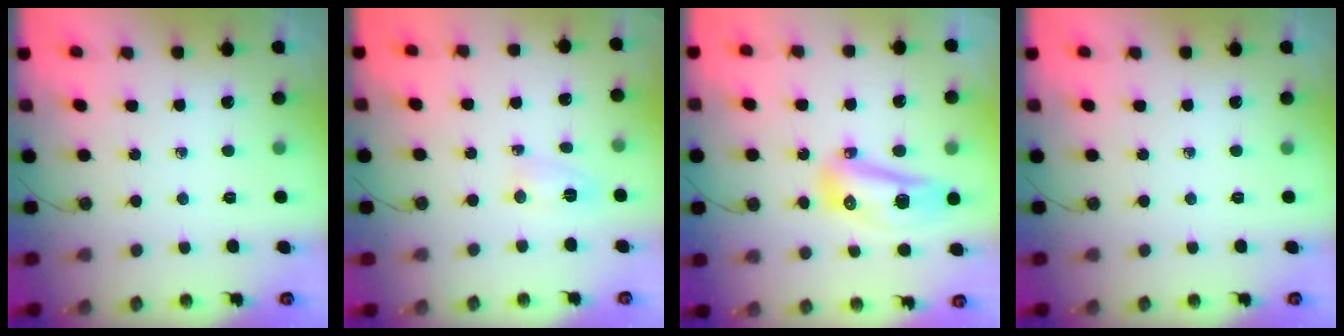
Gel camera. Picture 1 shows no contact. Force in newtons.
{"total": 9.2, "press": 3.8, "slide": 8.3}
{"total": 11.4, "press": 11.2, "slide": 1.9}
{"total": 0.0}